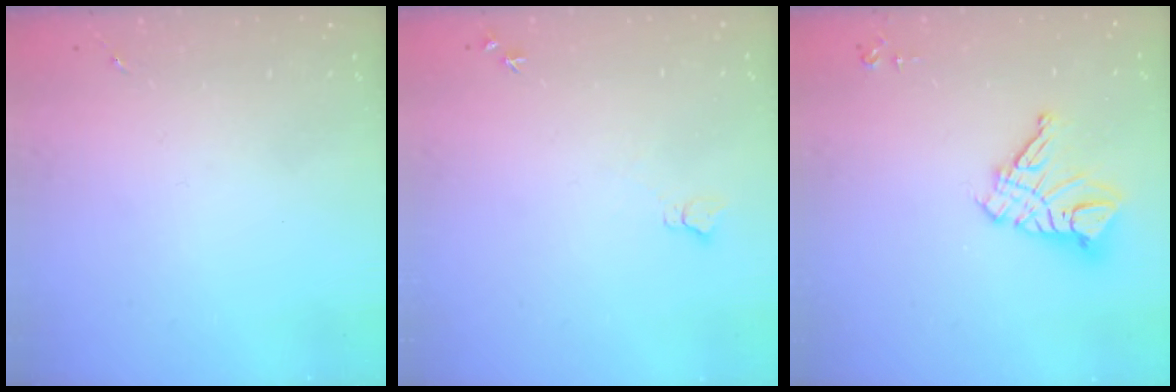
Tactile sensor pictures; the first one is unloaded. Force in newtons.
{"total": 4.6, "press": 4.6, "slide": 0.6}
{"total": 12.6, "press": 12.5, "slide": 1.3}